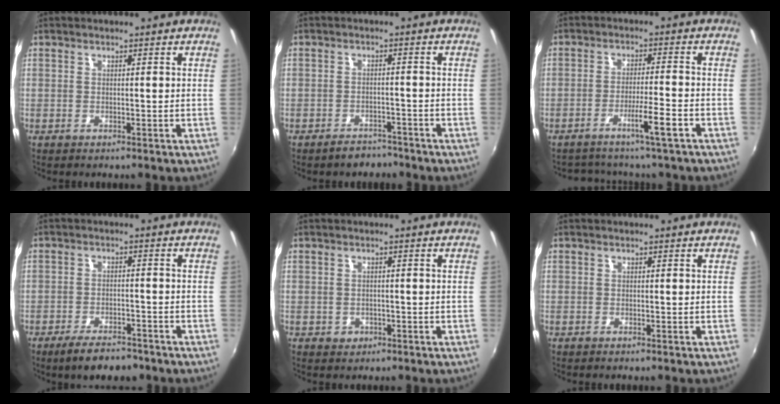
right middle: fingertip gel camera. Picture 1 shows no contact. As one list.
[{"total": 4.0, "force": [-3.5, 1.7, 0.8], "torque": [-0.023, 0.008, -0.048]}, {"total": 4.5, "force": [-3.4, 0.2, 2.9], "torque": [-0.056, 0.002, -0.054]}, {"total": 7.8, "force": [-6.0, 2.7, 4.2], "torque": [-0.095, -0.008, -0.097]}, {"total": 2.1, "force": [-0.8, 1.9, 0.7], "torque": [-0.014, 0.000, -0.008]}, {"total": 0.0}]